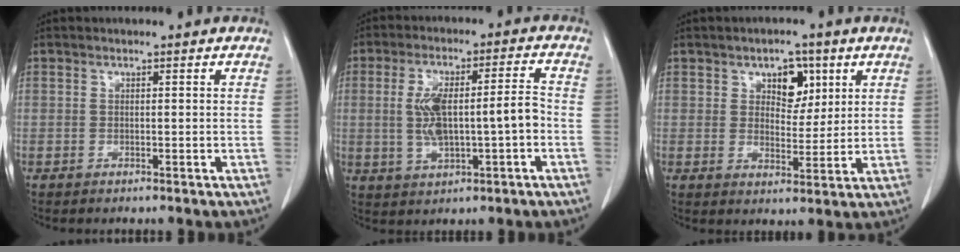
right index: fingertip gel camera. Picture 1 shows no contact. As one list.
[{"total": 9.8, "force": [-0.8, 2.4, 9.5], "torque": [-0.177, 0.024, -0.002]}, {"total": 5.7, "force": [2.7, 3.4, 3.7], "torque": [-0.050, 0.008, 0.043]}]